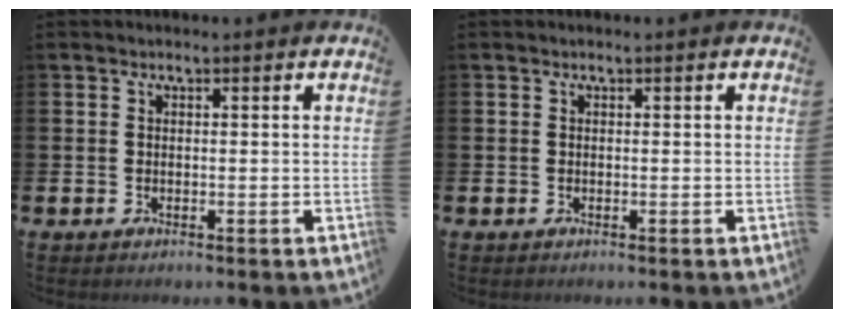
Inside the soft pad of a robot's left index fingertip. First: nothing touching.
{"total": 0.0}